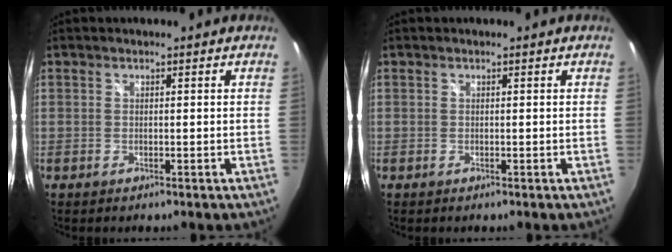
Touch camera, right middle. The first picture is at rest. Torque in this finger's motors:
{"motor_torque": [0.00, 0.00, 0.00, -0.01]}